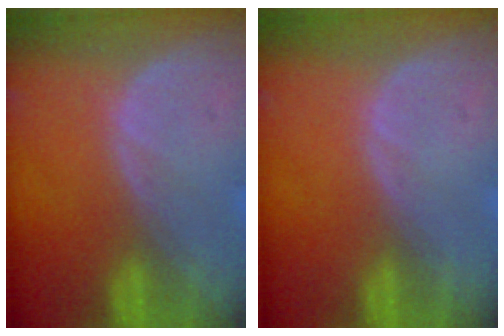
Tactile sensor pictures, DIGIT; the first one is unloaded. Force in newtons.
{"total": 0.0}